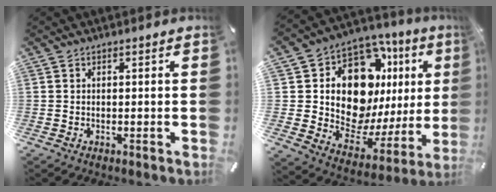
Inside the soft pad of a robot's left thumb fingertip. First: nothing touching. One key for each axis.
{"total": 16.8, "fx": 6.9, "fy": 11.2, "fz": 10.4, "tx": -0.158, "ty": -0.069, "tz": 0.132}